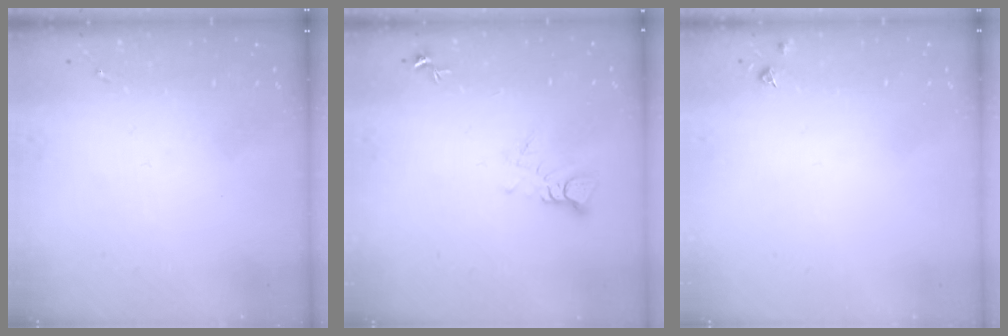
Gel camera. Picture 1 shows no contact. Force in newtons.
{"total": 3.8, "press": 3.7, "slide": 0.2}
{"total": 3.8, "press": 3.8, "slide": 0.5}